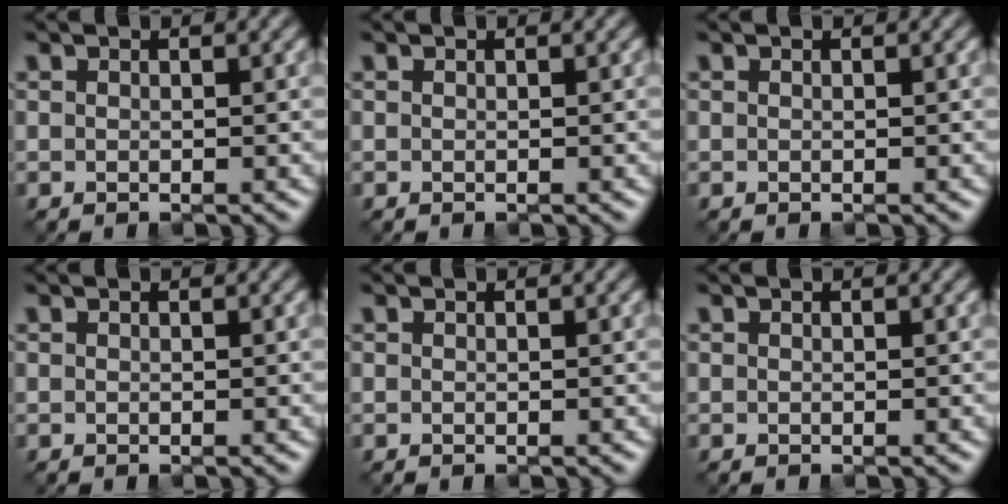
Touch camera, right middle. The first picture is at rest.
{"total": 0.0}
{"total": 0.0}
{"total": 0.0}
{"total": 0.0}
{"total": 0.0}